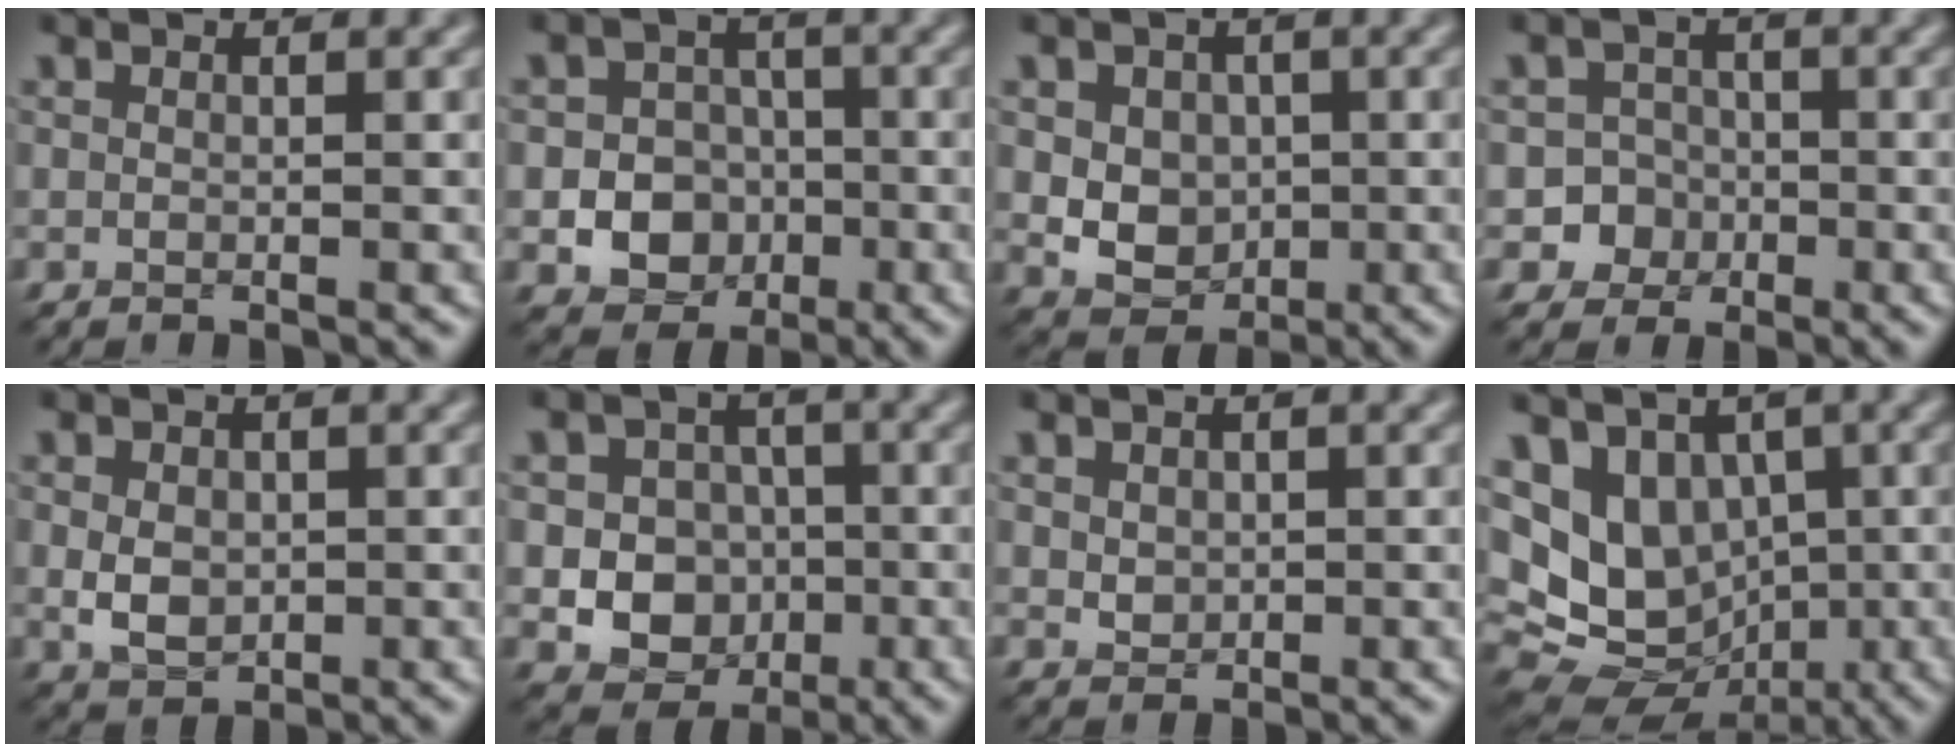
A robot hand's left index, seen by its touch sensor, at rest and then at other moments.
{"total": 7.8, "force": [-2.7, 6.8, 2.8], "torque": [-0.023, -0.010, -0.066]}
{"total": 5.2, "force": [0.4, 4.3, 2.8], "torque": [-0.038, 0.008, 0.000]}
{"total": 4.9, "force": [-2.2, 4.4, 0.2], "torque": [0.024, 0.000, -0.053]}
{"total": 2.8, "force": [-0.2, 2.1, 1.8], "torque": [-0.040, -0.004, -0.005]}
{"total": 9.1, "force": [-2.0, 8.2, 3.2], "torque": [-0.037, 0.005, -0.061]}
{"total": 1.2, "force": [0.2, 1.0, 0.6], "torque": [-0.014, -0.004, 0.009]}
{"total": 10.3, "force": [0.5, 8.6, 5.6], "torque": [-0.104, -0.002, 0.004]}